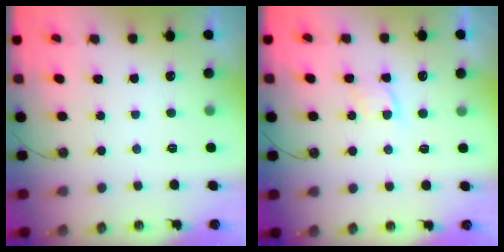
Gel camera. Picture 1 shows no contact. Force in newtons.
{"total": 5.0, "press": 4.9, "slide": 0.7}